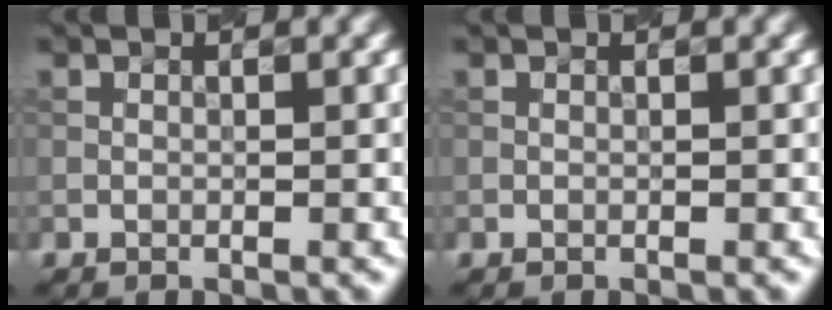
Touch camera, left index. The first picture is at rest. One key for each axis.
{"total": 0.0}